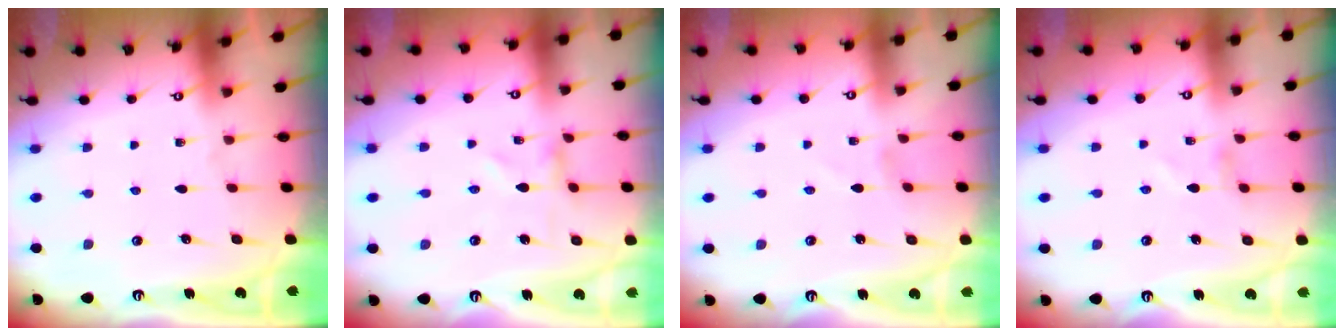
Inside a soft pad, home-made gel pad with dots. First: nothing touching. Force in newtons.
{"total": 0.0}
{"total": 1.2, "press": 1.2, "slide": 0.1}
{"total": 0.6, "press": 0.6, "slide": 0.2}